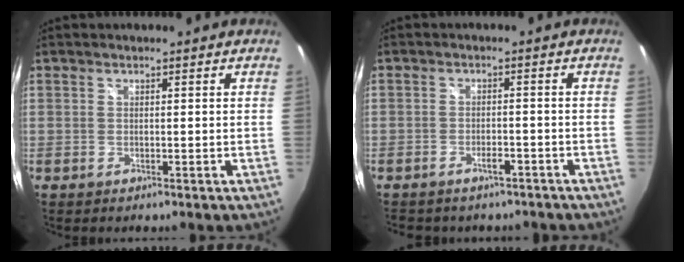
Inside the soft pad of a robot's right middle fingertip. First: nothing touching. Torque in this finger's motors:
{"motor_torque": [1.11, -1.03, 0.09, 0.08]}